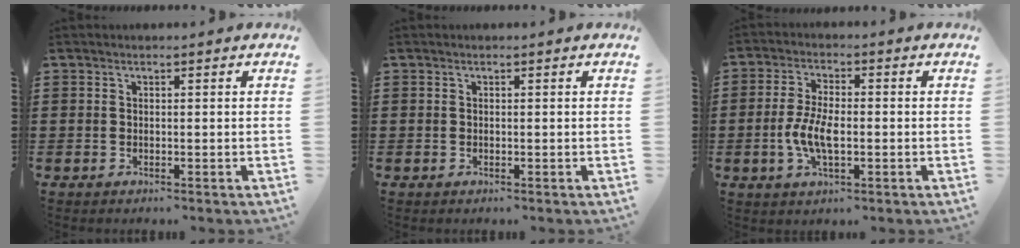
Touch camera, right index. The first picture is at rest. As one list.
[{"total": 0.0}, {"total": 6.1, "force": [-1.3, 2.6, 5.3], "torque": [-0.127, -0.006, -0.034]}]